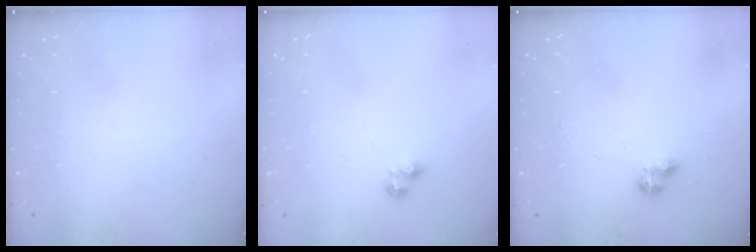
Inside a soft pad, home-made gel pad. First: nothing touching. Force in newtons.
{"total": 3.2, "press": 3.2, "slide": 0.4}
{"total": 4.8, "press": 4.8, "slide": 0.6}